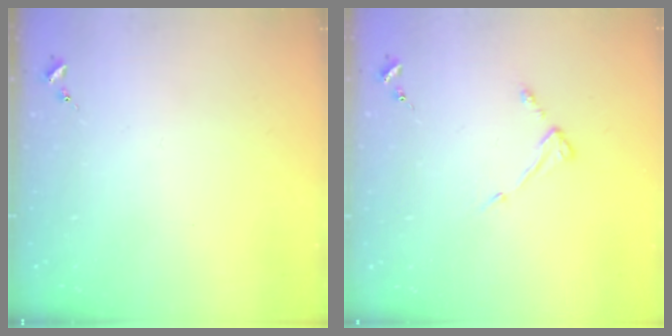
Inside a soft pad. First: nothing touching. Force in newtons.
{"total": 5.2, "press": 5.1, "slide": 0.6}